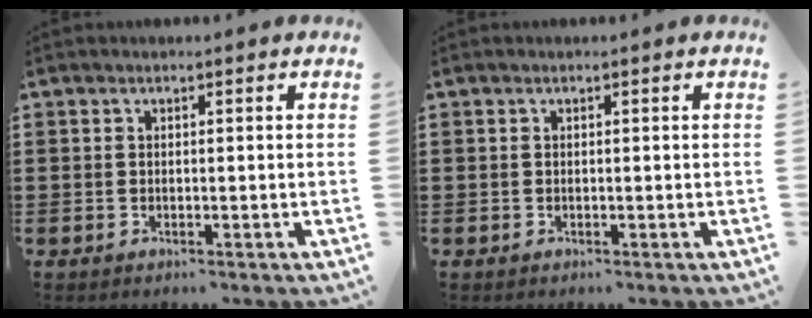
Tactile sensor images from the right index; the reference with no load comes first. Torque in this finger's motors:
{"motor_torque": [-0.11, 0.87, 0.00, 0.00]}